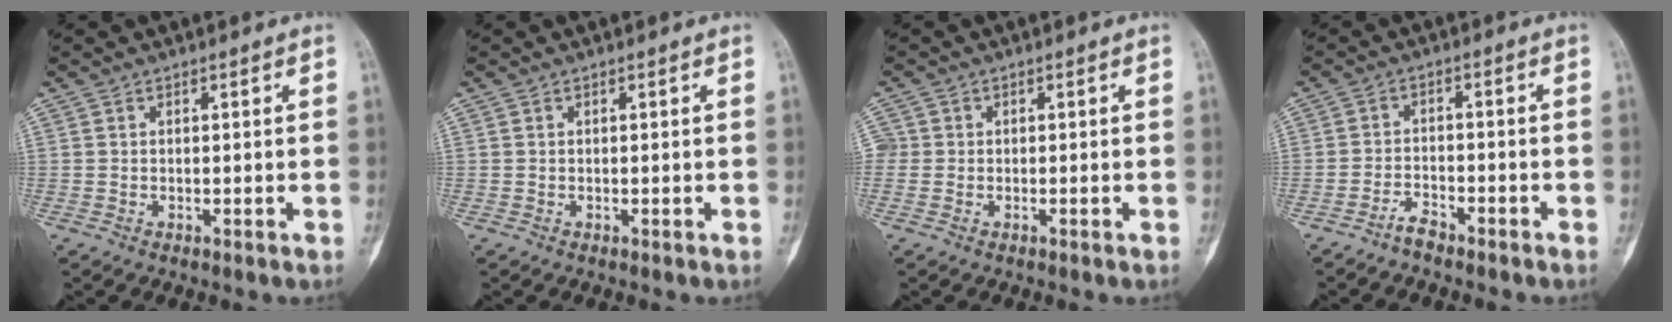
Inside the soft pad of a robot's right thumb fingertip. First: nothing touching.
{"total": 0.0}
{"total": 2.3, "force": [0.0, 2.2, 0.6], "torque": [-0.001, 0.008, -0.001]}
{"total": 2.8, "force": [-2.5, 0.6, 0.9], "torque": [-0.019, 0.015, -0.051]}